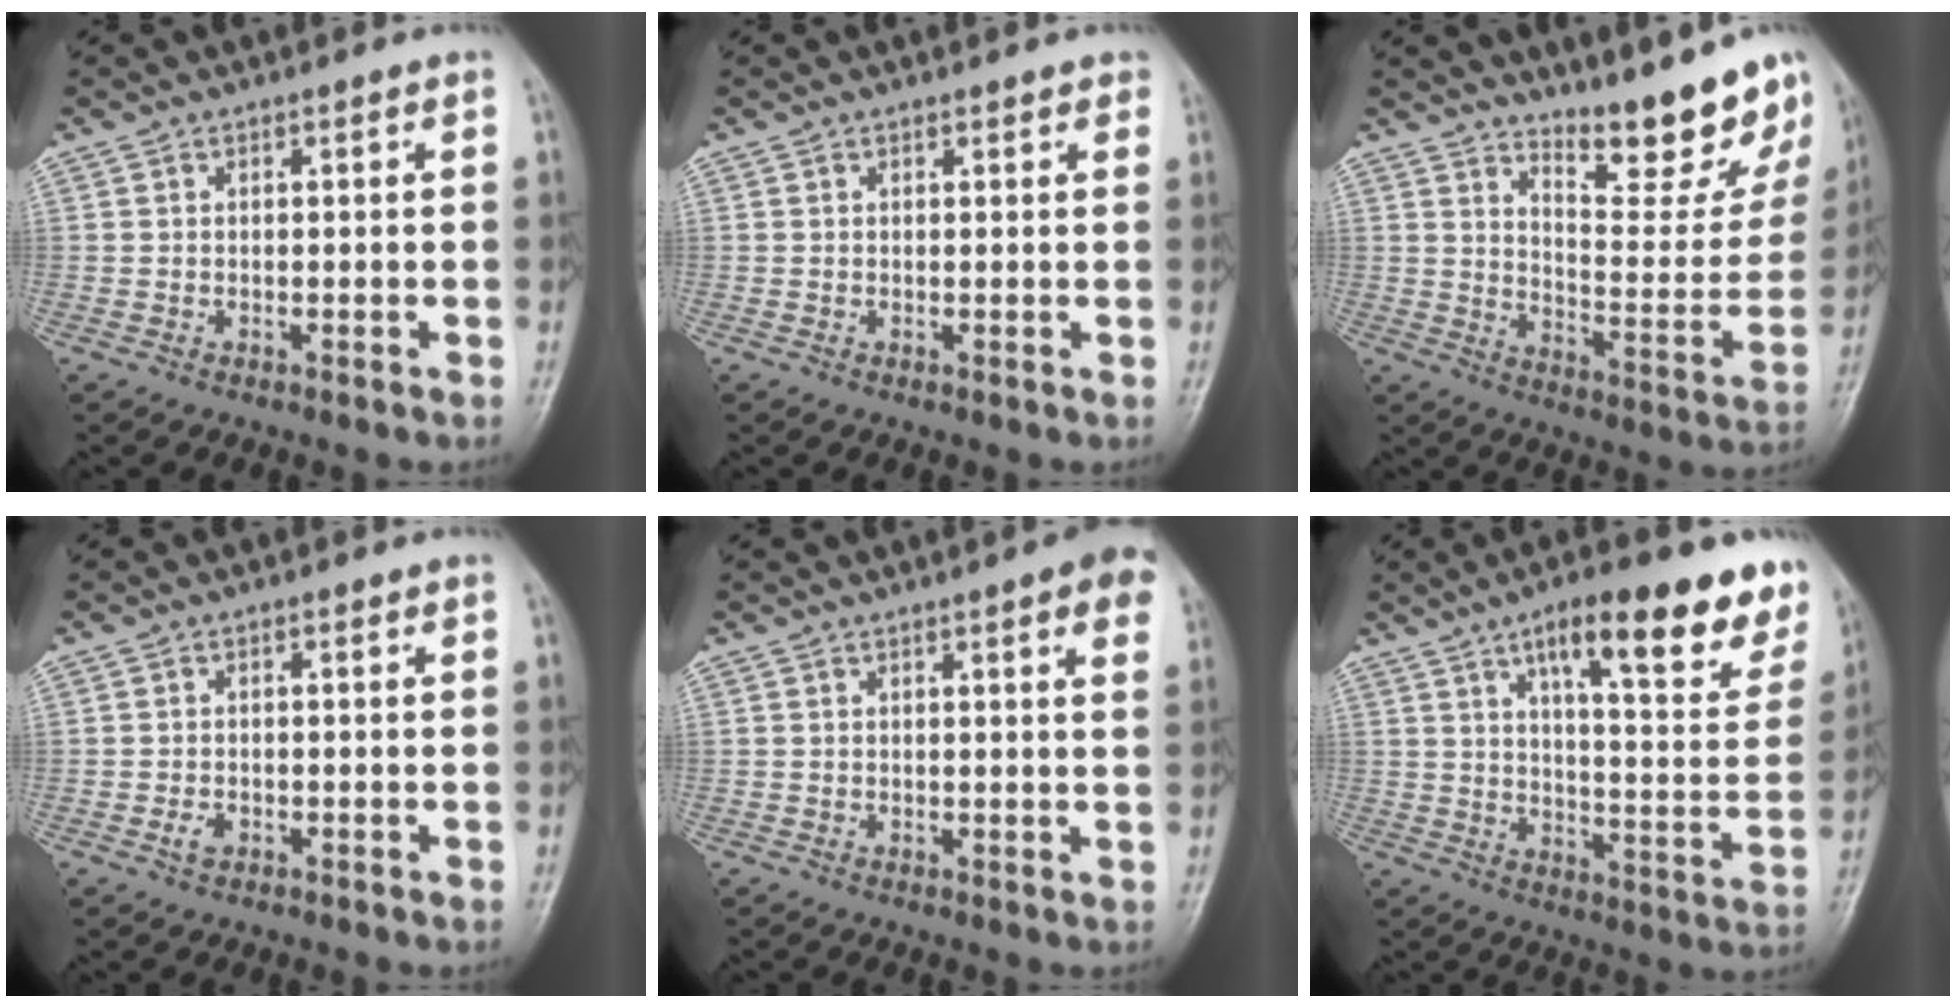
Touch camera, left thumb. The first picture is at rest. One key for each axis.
{"total": 1.3, "fx": 1.0, "fy": 0.6, "fz": 0.6, "tx": -0.002, "ty": -0.001, "tz": 0.008}
{"total": 16.6, "fx": 13.7, "fy": 3.7, "fz": 8.6, "tx": -0.085, "ty": -0.114, "tz": 0.196}
{"total": 1.6, "fx": -0.7, "fy": 1.1, "fz": 1.0, "tx": -0.018, "ty": 0.001, "tz": -0.012}
{"total": 6.1, "fx": 3.0, "fy": 1.1, "fz": 5.2, "tx": -0.050, "ty": -0.002, "tz": 0.031}
{"total": 20.2, "fx": 12.2, "fy": 5.9, "fz": 15.0, "tx": -0.163, "ty": -0.047, "tz": 0.176}